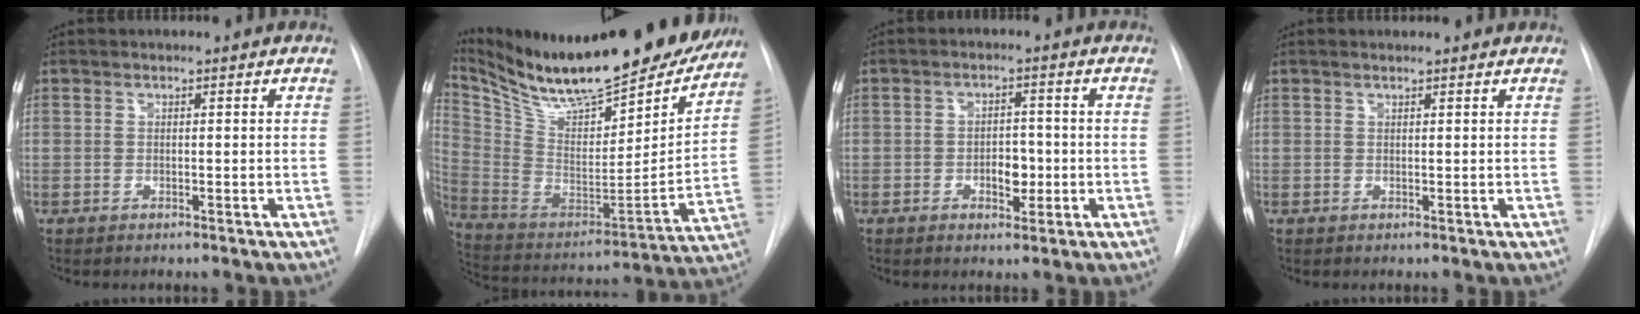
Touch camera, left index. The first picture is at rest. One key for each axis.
{"total": 28.9, "fx": 25.1, "fy": 5.8, "fz": 13.0, "tx": -0.234, "ty": -0.056, "tz": 0.376}
{"total": 3.9, "fx": -1.3, "fy": 2.2, "fz": 3.0, "tx": -0.038, "ty": 0.000, "tz": -0.017}
{"total": 1.1, "fx": 1.0, "fy": 0.1, "fz": 0.4, "tx": -0.010, "ty": 0.011, "tz": 0.015}